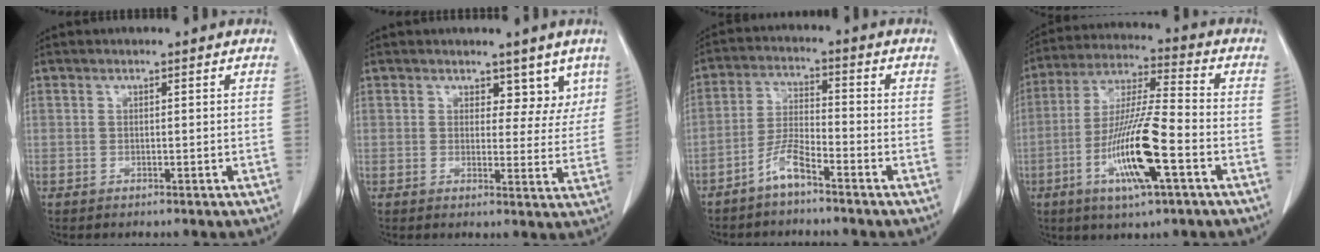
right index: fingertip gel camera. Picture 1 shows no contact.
{"total": 5.2, "force": [3.7, 3.1, 2.1], "torque": [0.001, -0.006, 0.040]}
{"total": 5.0, "force": [-3.9, 0.6, 3.1], "torque": [-0.071, 0.000, -0.080]}
{"total": 14.4, "force": [-5.2, 1.2, 13.4], "torque": [-0.264, -0.013, -0.096]}